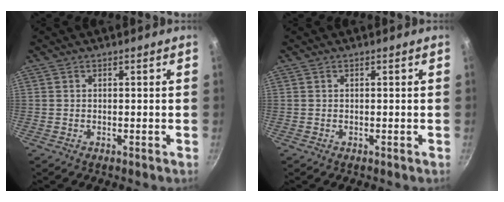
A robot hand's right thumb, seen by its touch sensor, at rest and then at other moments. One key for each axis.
{"total": 0.0}